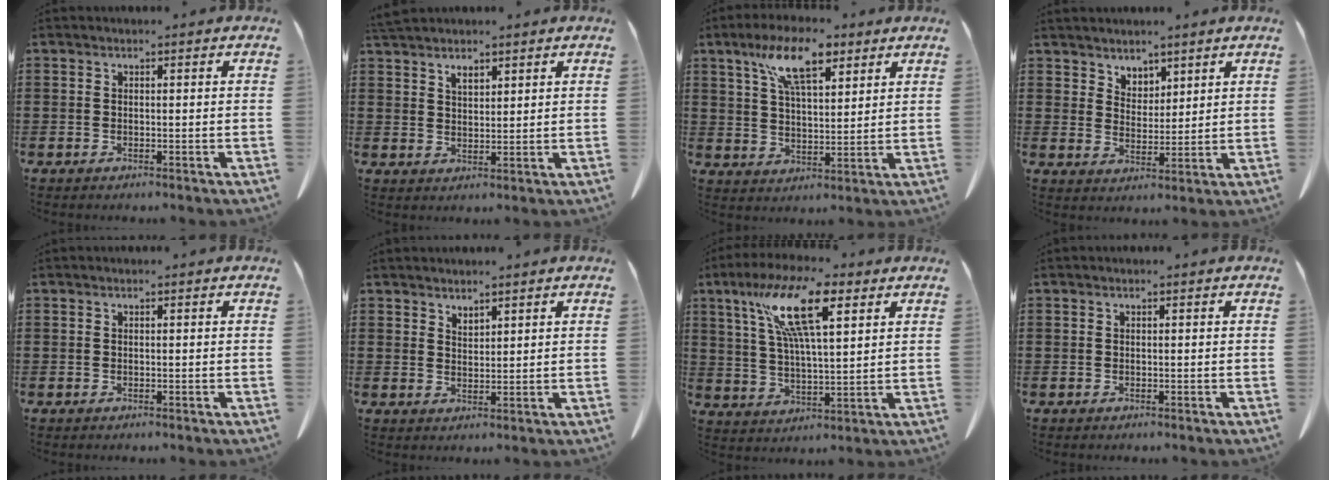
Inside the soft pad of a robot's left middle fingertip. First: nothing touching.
{"total": 2.6, "force": [2.2, 0.8, 1.1], "torque": [-0.025, 0.001, 0.043]}
{"total": 10.8, "force": [6.8, 3.8, 7.4], "torque": [-0.152, -0.005, 0.122]}
{"total": 3.7, "force": [3.3, 1.7, 0.0], "torque": [-0.013, -0.005, 0.064]}
{"total": 0.0}
{"total": 2.1, "force": [2.1, 0.2, 0.0], "torque": [-0.005, -0.004, 0.042]}
{"total": 13.3, "force": [7.3, 3.4, 10.6], "torque": [-0.226, -0.005, 0.124]}
{"total": 0.0}